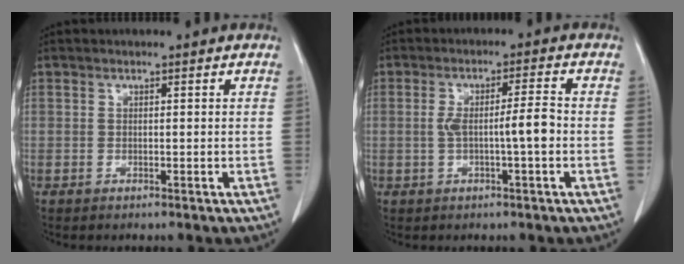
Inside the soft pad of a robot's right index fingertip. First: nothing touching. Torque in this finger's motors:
{"motor_torque": [0.76, -0.15, 0.20, 0.12]}